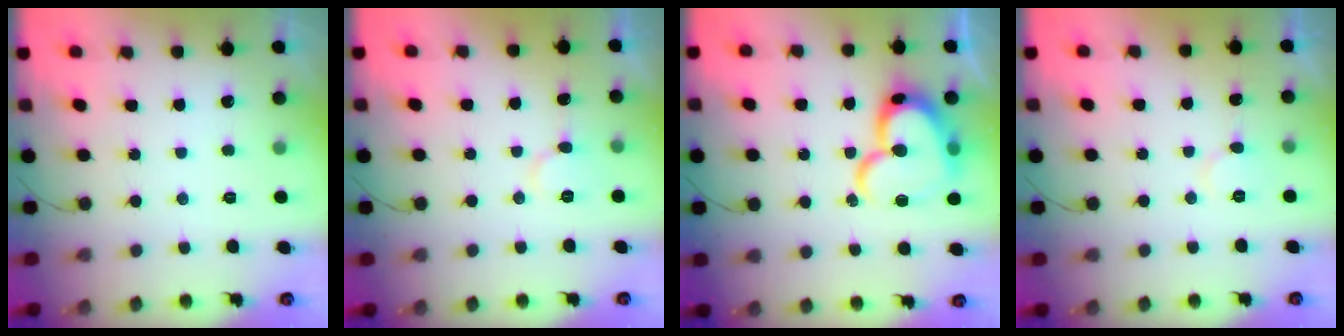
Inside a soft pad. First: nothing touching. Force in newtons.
{"total": 5.1, "press": 5.1, "slide": 0.3}
{"total": 19.8, "press": 19.7, "slide": 2.1}
{"total": 4.9, "press": 4.9, "slide": 0.5}